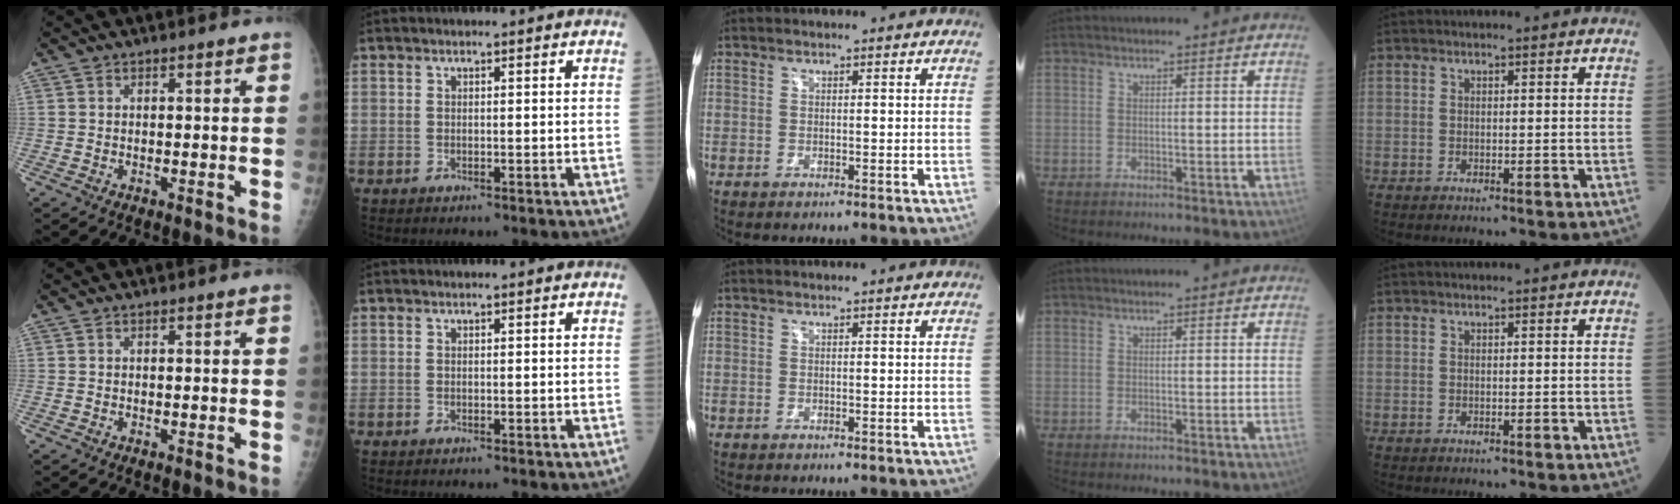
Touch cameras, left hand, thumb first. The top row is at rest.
{}